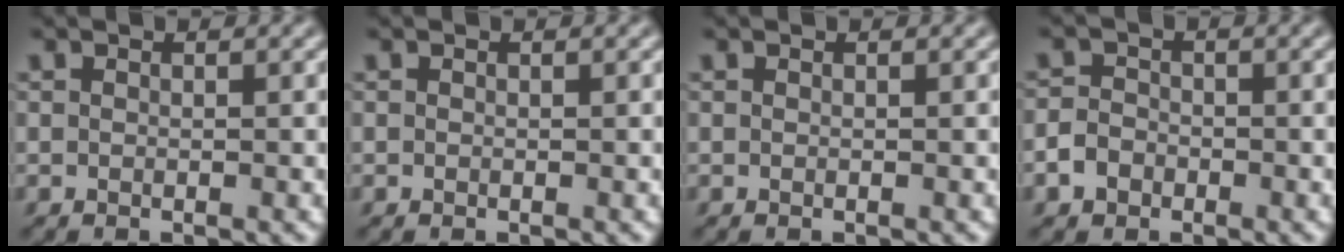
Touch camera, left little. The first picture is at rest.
{"total": 0.0}
{"total": 0.0}
{"total": 2.5, "force": [-1.2, 2.0, 0.9], "torque": [-0.008, 0.000, -0.027]}